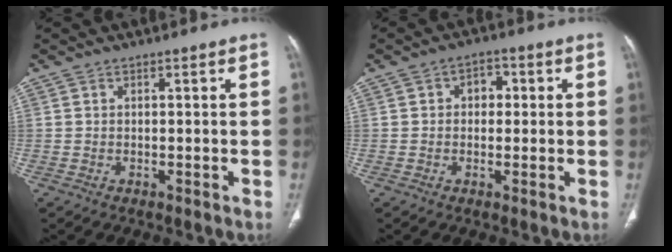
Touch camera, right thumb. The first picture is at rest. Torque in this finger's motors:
{"motor_torque": [-0.22, -0.19, -0.39, 0.19, 0.10]}